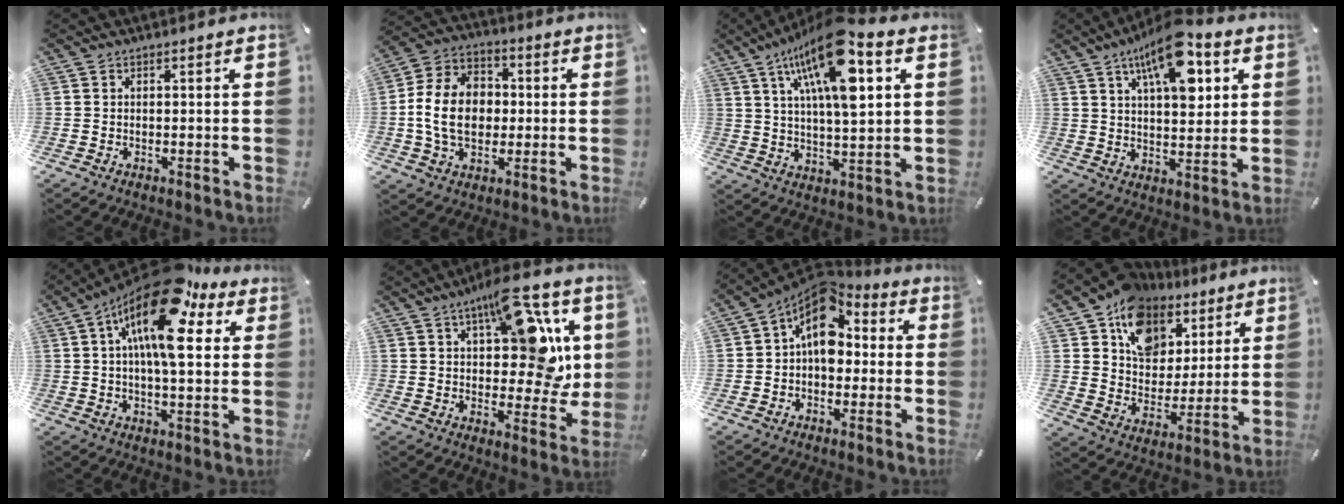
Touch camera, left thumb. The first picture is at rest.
{"total": 13.6, "force": [-0.9, 10.5, 8.5], "torque": [-0.189, 0.014, -0.019]}
{"total": 19.3, "force": [8.9, 6.6, 15.8], "torque": [-0.291, -0.028, 0.135]}
{"total": 15.2, "force": [7.8, 6.8, 11.1], "torque": [-0.176, -0.033, 0.128]}
{"total": 20.1, "force": [9.0, 7.6, 16.2], "torque": [-0.292, -0.041, 0.140]}
{"total": 18.4, "force": [7.7, 8.8, 14.2], "torque": [-0.189, -0.037, 0.128]}
{"total": 12.2, "force": [2.9, 8.2, 8.6], "torque": [-0.139, -0.022, 0.049]}
{"total": 13.4, "force": [7.4, 10.3, 4.3], "torque": [-0.085, -0.047, 0.139]}